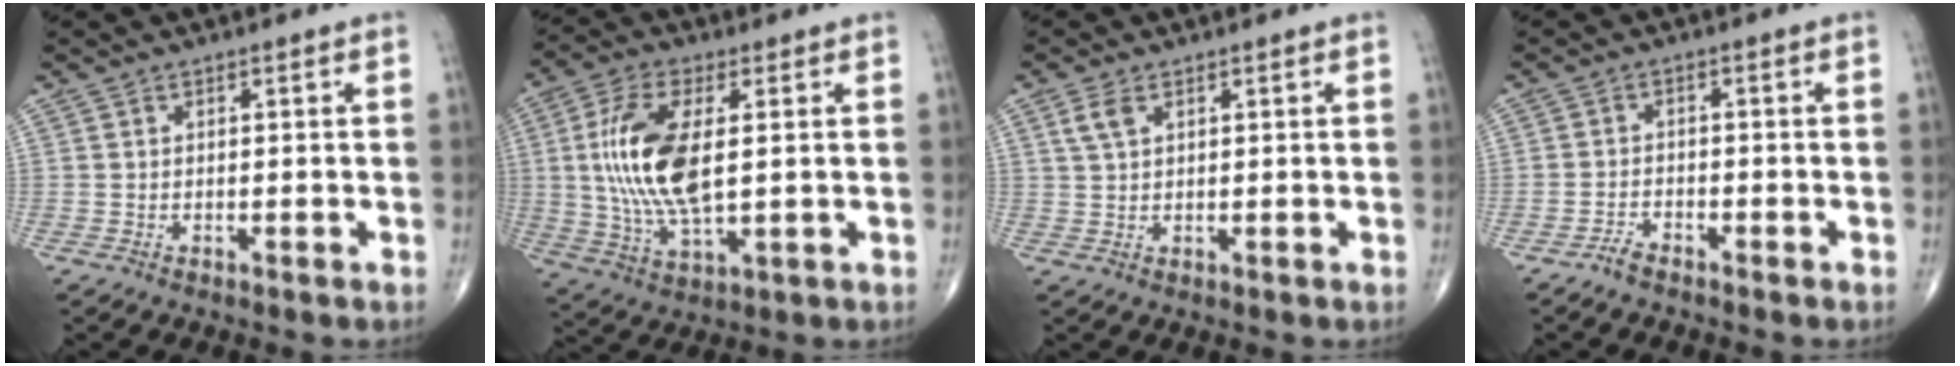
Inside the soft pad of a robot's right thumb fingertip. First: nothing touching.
{"total": 15.4, "force": [1.7, 6.8, 13.8], "torque": [-0.282, -0.008, 0.037]}
{"total": 3.0, "force": [1.5, 1.6, 2.1], "torque": [-0.046, 0.005, 0.035]}
{"total": 2.1, "force": [-1.9, 0.6, 0.8], "torque": [-0.021, 0.008, -0.037]}